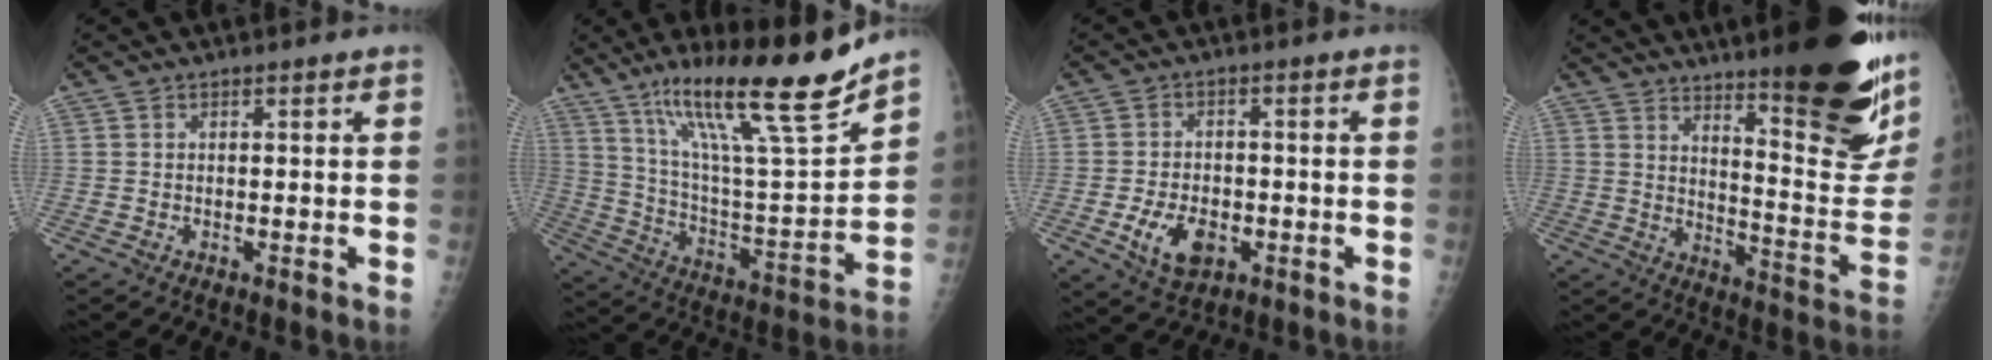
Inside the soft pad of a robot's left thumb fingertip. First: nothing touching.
{"total": 23.9, "force": [16.7, 2.9, 16.8], "torque": [-0.256, -0.072, 0.291]}
{"total": 8.2, "force": [-2.8, 5.3, 5.6], "torque": [-0.086, 0.006, -0.041]}
{"total": 25.3, "force": [16.3, 5.6, 18.5], "torque": [-0.221, -0.106, 0.228]}